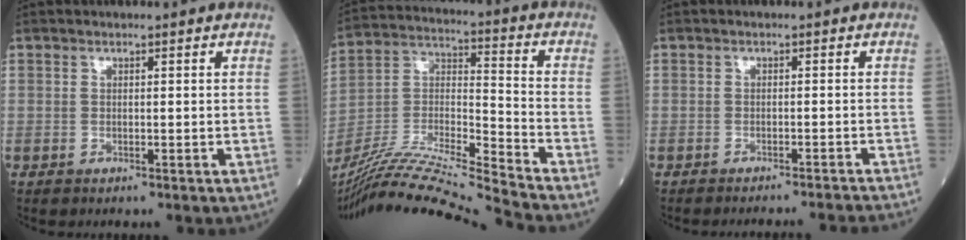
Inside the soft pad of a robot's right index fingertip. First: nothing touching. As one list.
[{"total": 21.0, "force": [-19.1, -2.4, 8.2], "torque": [-0.172, -0.014, -0.341]}, {"total": 10.0, "force": [-9.6, -1.5, 2.3], "torque": [-0.010, -0.017, -0.110]}]